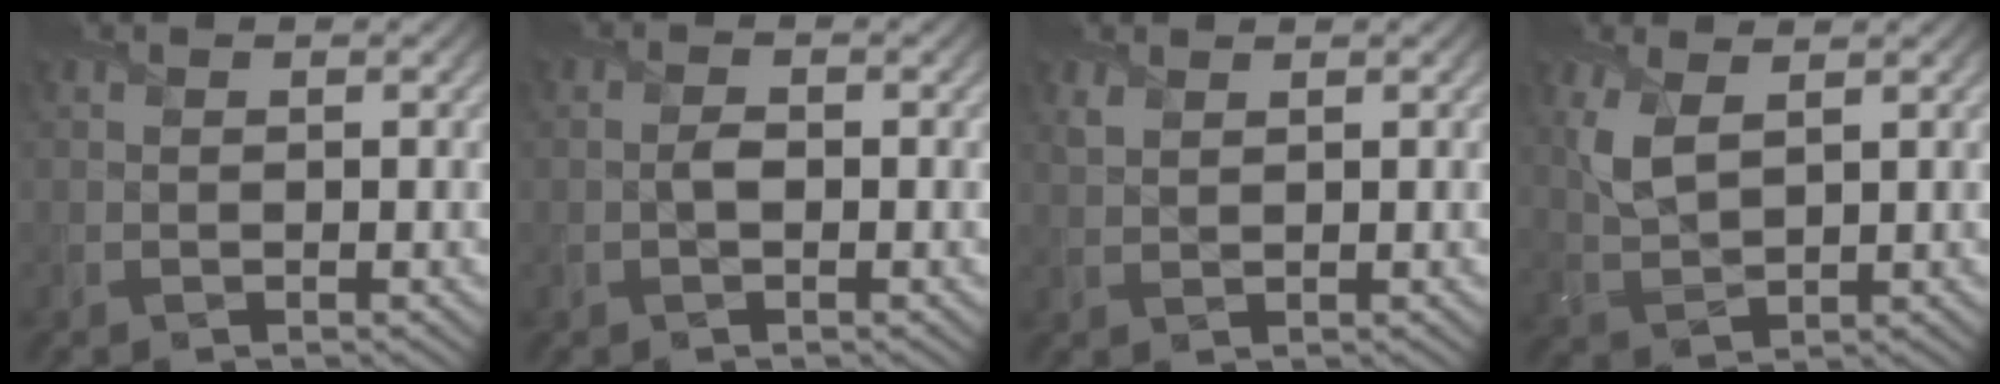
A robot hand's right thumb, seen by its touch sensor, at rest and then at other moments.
{"total": 1.0, "force": [-0.5, 0.6, 0.7], "torque": [-0.011, 0.001, -0.009]}
{"total": 0.9, "force": [0.8, 0.3, 0.2], "torque": [-0.008, -0.002, 0.024]}
{"total": 4.4, "force": [2.1, 2.1, 3.3], "torque": [-0.092, -0.003, 0.047]}